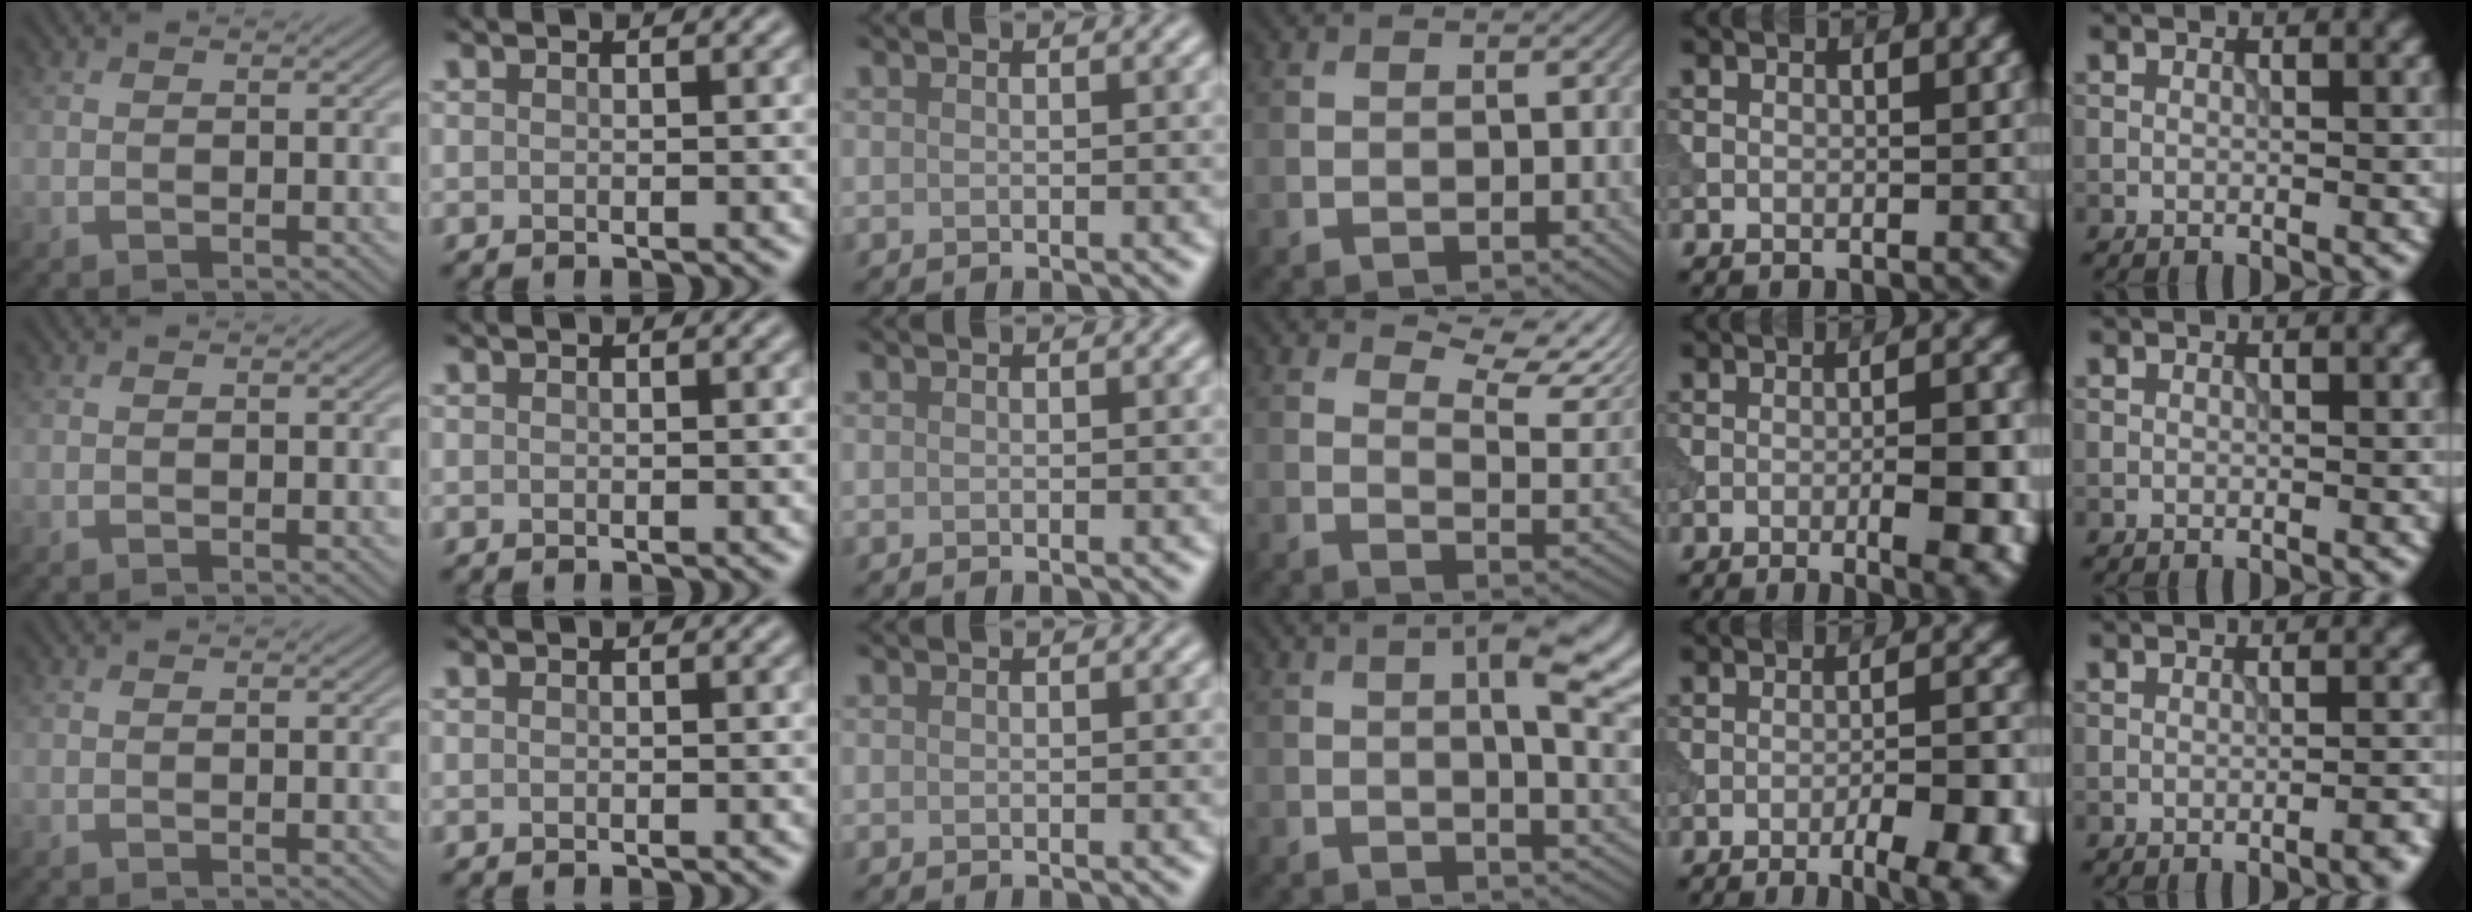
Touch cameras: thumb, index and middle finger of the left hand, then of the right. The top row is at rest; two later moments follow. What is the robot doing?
{"motion": "dispense", "object": "syringe"}